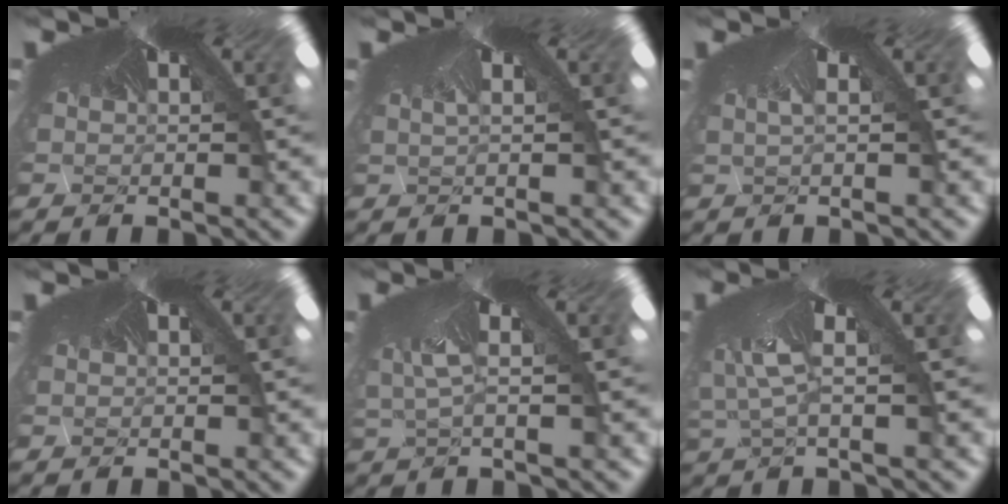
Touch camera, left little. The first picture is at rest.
{"total": 1.0, "force": [-0.8, -0.7, -0.1], "torque": [0.015, -0.009, -0.009]}
{"total": 1.4, "force": [-1.2, -0.7, 0.1], "torque": [0.010, -0.012, -0.011]}
{"total": 0.0}
{"total": 3.5, "force": [-2.8, -2.1, -0.5], "torque": [-0.005, -0.040, -0.018]}
{"total": 3.6, "force": [-3.1, -1.9, -0.5], "torque": [-0.026, -0.053, -0.018]}